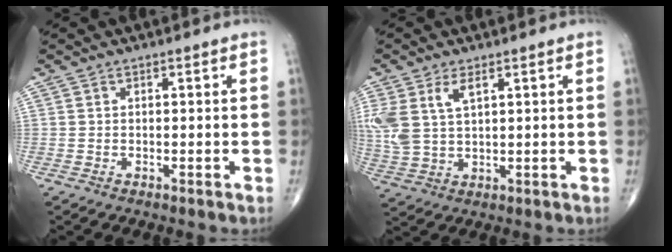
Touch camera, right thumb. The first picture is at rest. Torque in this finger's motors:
{"motor_torque": [0.06, 0.16, 0.56, 0.46, 0.09]}